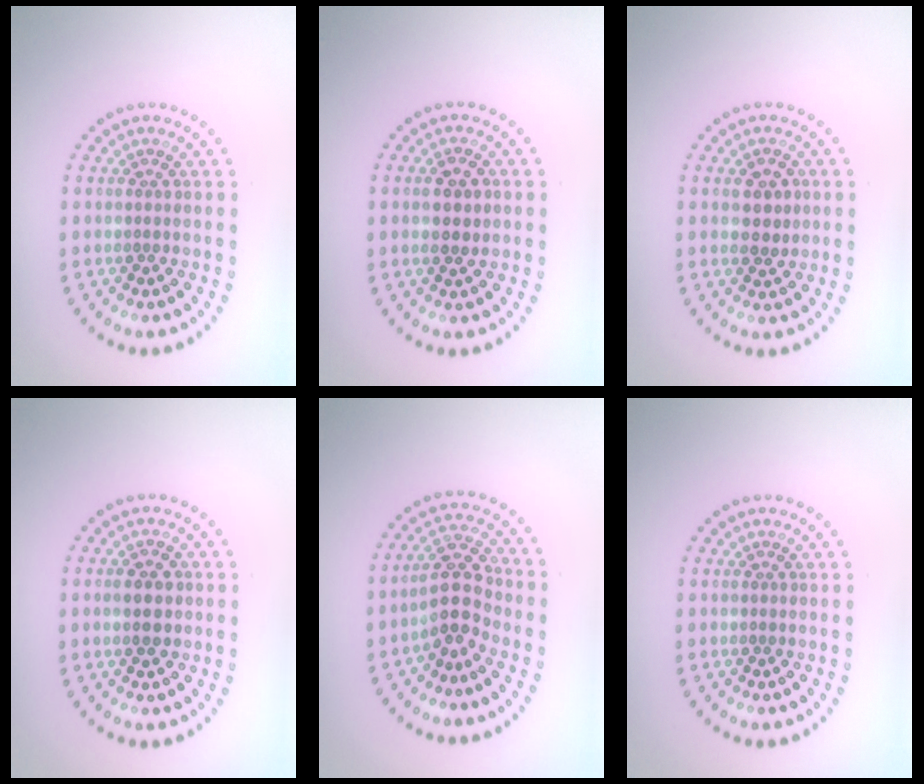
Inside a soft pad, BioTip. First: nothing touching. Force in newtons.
{"total": 2.5, "press": 2.5, "slide": 0.2}
{"total": 2.3, "press": 2.2, "slide": 0.3}
{"total": 3.0, "press": 3.0, "slide": 0.0}
{"total": 3.8, "press": 3.4, "slide": 1.7}
{"total": 0.0}